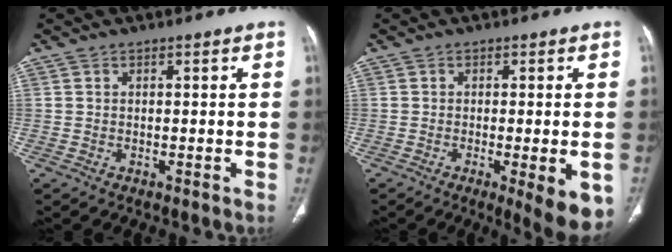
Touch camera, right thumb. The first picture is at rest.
{"total": 9.3, "force": [-3.3, 2.3, 8.4], "torque": [-0.101, -0.018, -0.042]}